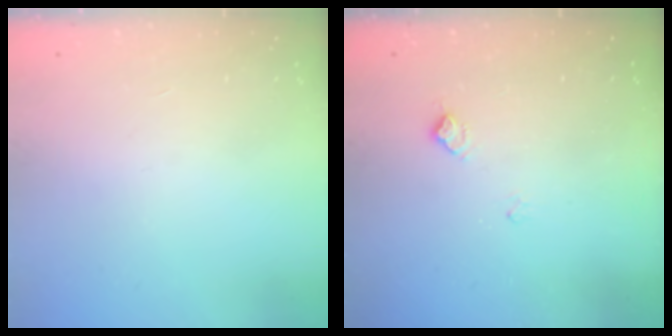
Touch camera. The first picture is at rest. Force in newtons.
{"total": 6.7, "press": 6.7, "slide": 0.8}